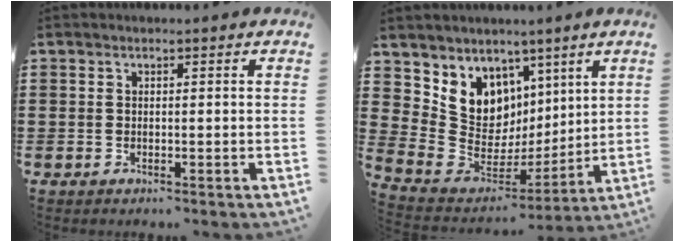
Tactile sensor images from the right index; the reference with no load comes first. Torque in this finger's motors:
{"motor_torque": [1.03, 0.97, 0.50, 0.15]}